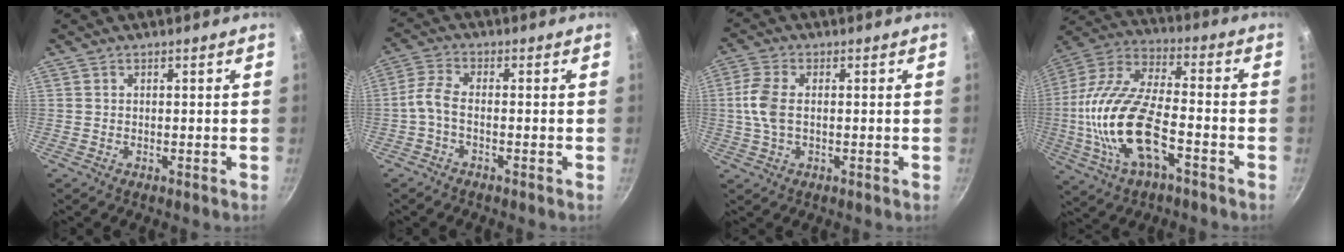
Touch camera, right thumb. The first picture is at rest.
{"total": 3.8, "force": [-1.6, 1.6, 3.0], "torque": [-0.080, 0.017, -0.044]}
{"total": 6.3, "force": [0.1, 3.6, 5.1], "torque": [-0.114, 0.010, -0.003]}
{"total": 20.1, "force": [-5.5, 8.9, 17.2], "torque": [-0.345, 0.026, -0.119]}